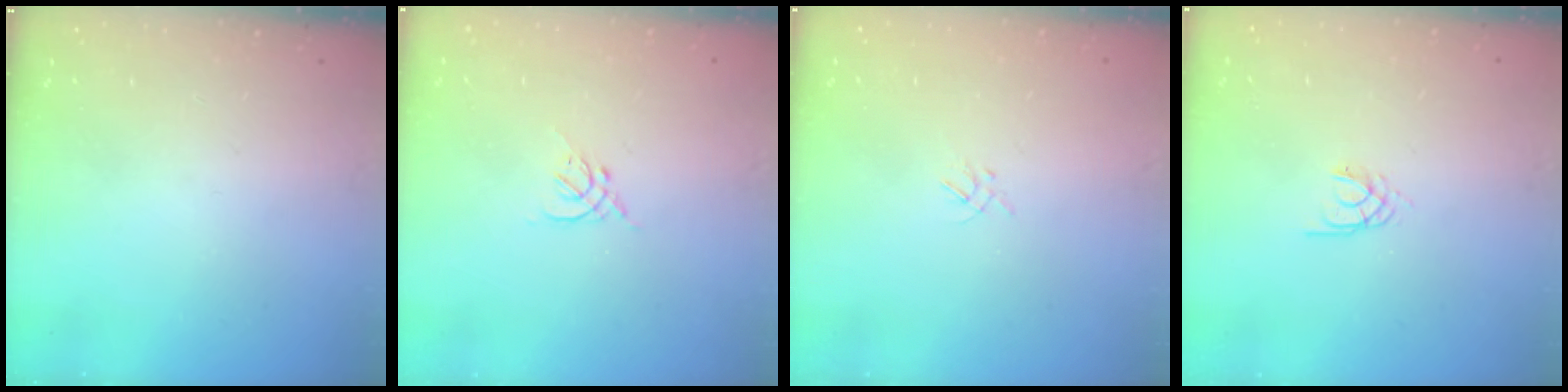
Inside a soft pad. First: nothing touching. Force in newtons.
{"total": 1.7, "press": 1.6, "slide": 0.6}
{"total": 1.1, "press": 1.0, "slide": 0.4}
{"total": 1.9, "press": 1.9, "slide": 0.3}